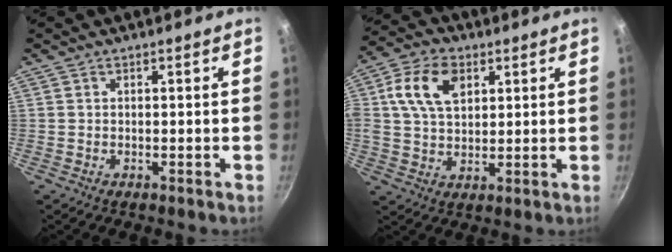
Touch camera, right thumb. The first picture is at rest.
{"total": 11.2, "force": [3.5, 7.3, 7.7], "torque": [-0.134, 0.005, 0.056]}